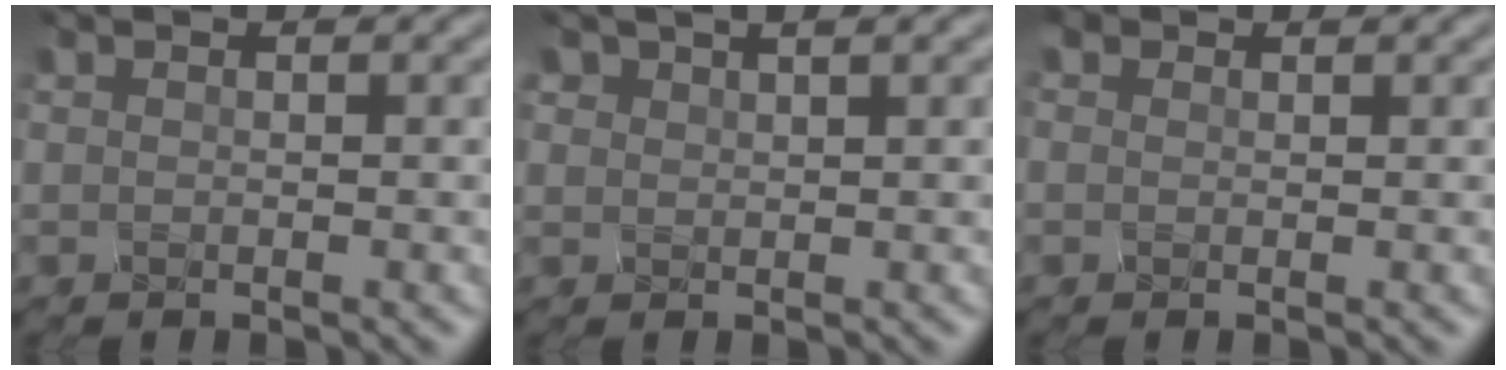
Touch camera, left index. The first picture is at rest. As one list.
[{"total": 1.3, "force": [1.1, 0.2, 0.6], "torque": [-0.021, 0.008, 0.028]}, {"total": 0.7, "force": [-0.1, -0.2, -0.7], "torque": [-0.002, 0.001, 0.012]}]